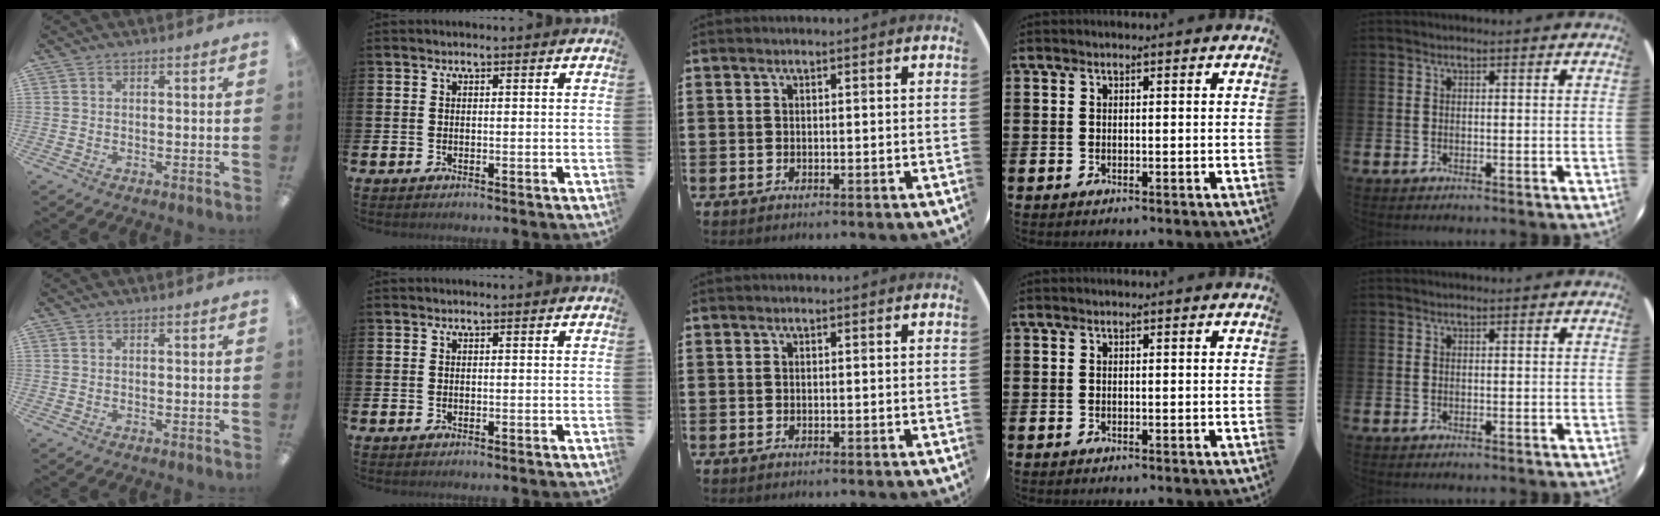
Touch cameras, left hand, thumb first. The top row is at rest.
{}